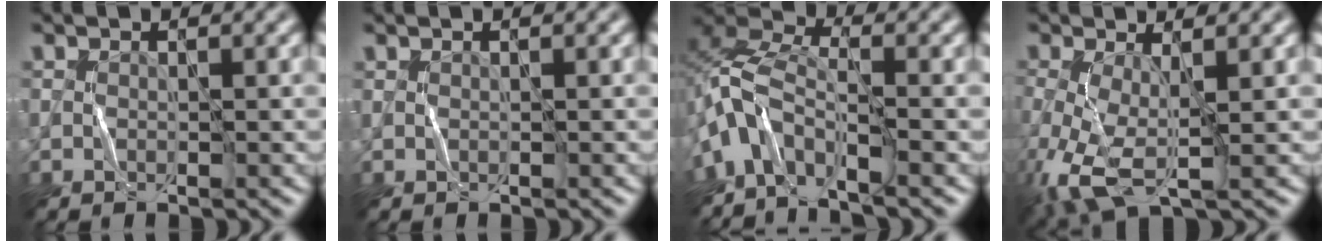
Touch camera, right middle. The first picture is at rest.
{"total": 0.0}
{"total": 5.7, "force": [-3.2, 2.7, 3.9], "torque": [-0.076, 0.007, -0.077]}
{"total": 6.0, "force": [-1.5, 2.3, 5.3], "torque": [-0.136, -0.012, -0.034]}